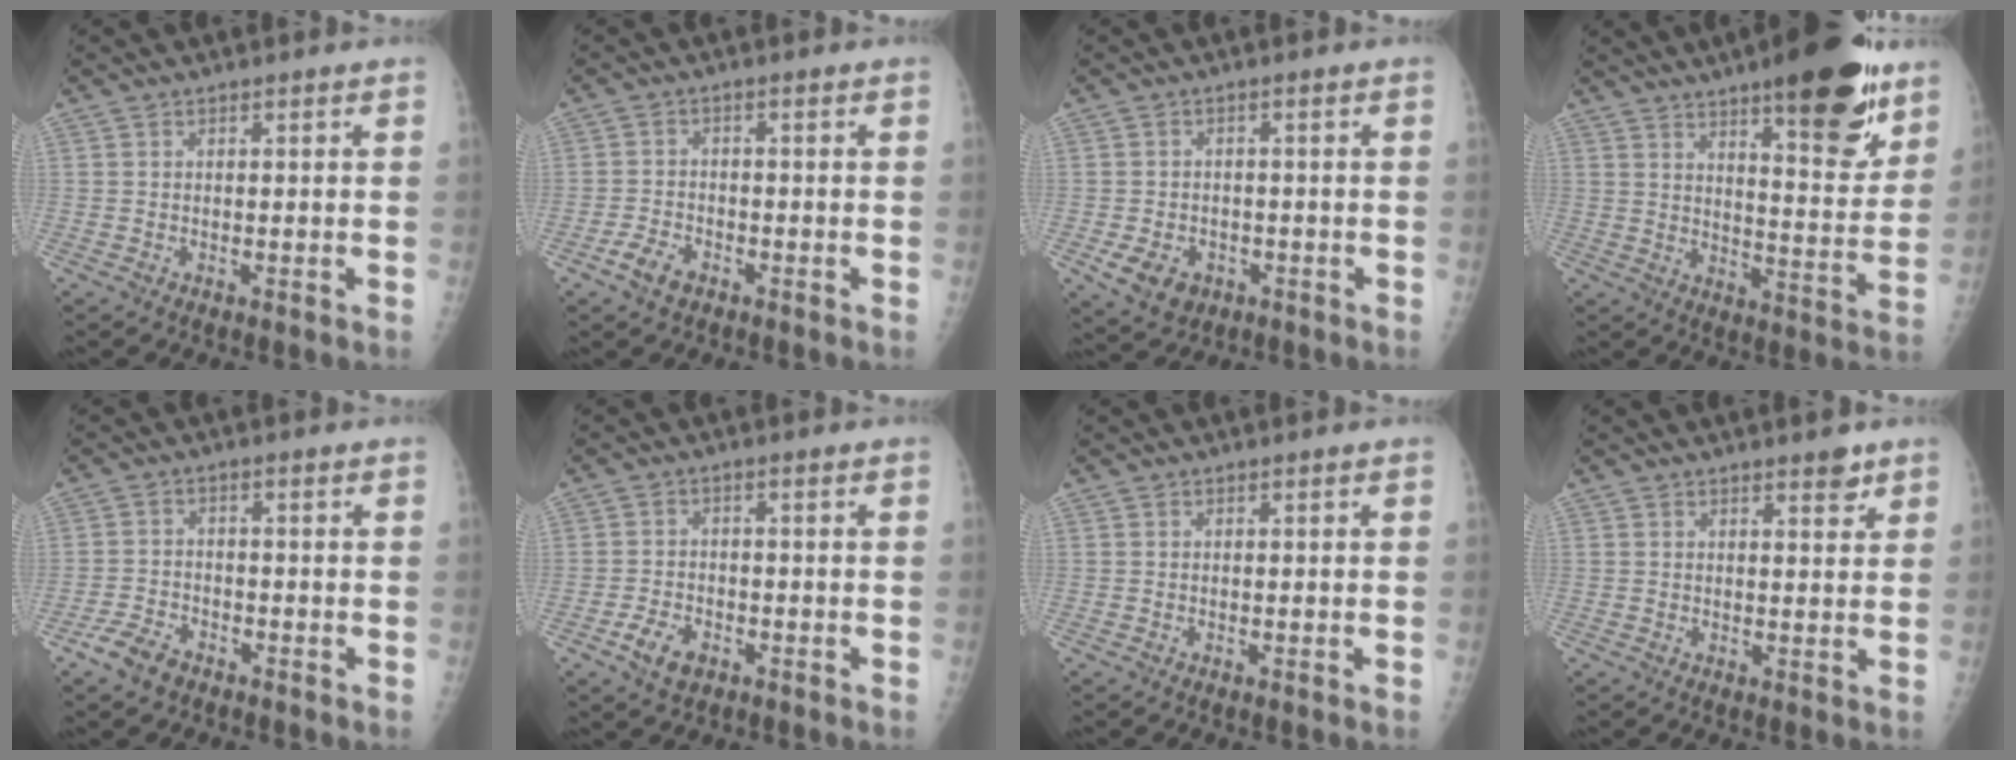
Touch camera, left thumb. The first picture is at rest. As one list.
[{"total": 4.0, "force": [-2.4, 2.3, 2.1], "torque": [-0.040, 0.009, -0.043]}, {"total": 6.4, "force": [-2.6, 5.0, 3.1], "torque": [-0.049, 0.010, -0.029]}, {"total": 19.1, "force": [11.9, 5.4, 13.8], "torque": [-0.155, -0.070, 0.172]}, {"total": 4.6, "force": [-3.2, 2.5, 2.2], "torque": [-0.047, 0.011, -0.057]}, {"total": 4.8, "force": [-2.4, 3.1, 2.9], "torque": [-0.050, 0.009, -0.041]}, {"total": 0.0}, {"total": 2.9, "force": [2.1, 1.0, 1.7], "torque": [-0.012, -0.013, 0.026]}]